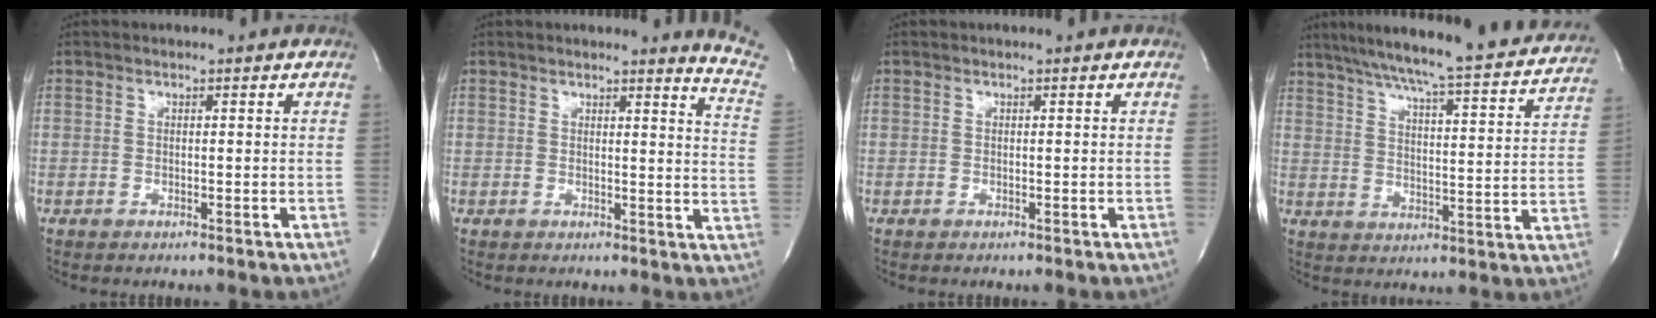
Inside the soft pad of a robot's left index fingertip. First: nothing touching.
{"total": 7.6, "force": [7.2, -1.3, 1.7], "torque": [-0.019, -0.092, 0.053]}
{"total": 0.0}
{"total": 25.5, "force": [23.0, 1.8, 10.8], "torque": [-0.172, -0.036, 0.293]}